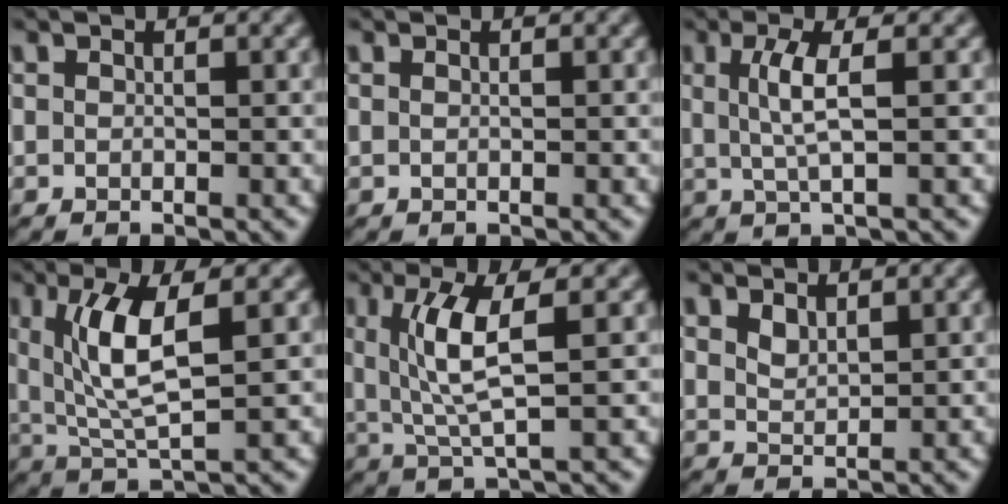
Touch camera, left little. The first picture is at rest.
{"total": 0.0}
{"total": 2.6, "force": [0.3, -0.7, 2.4], "torque": [-0.057, 0.001, 0.004]}
{"total": 5.1, "force": [1.2, 0.2, 5.0], "torque": [-0.100, -0.003, 0.023]}
{"total": 4.3, "force": [0.8, -0.4, 4.2], "torque": [-0.086, -0.001, 0.016]}
{"total": 1.2, "force": [0.9, 0.3, 0.8], "torque": [-0.025, -0.006, 0.009]}